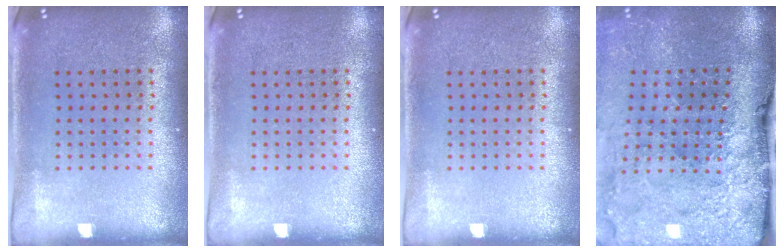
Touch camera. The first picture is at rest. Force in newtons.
{"total": 0.0}
{"total": 0.0}
{"total": 4.9, "press": 3.8, "slide": 3.1}